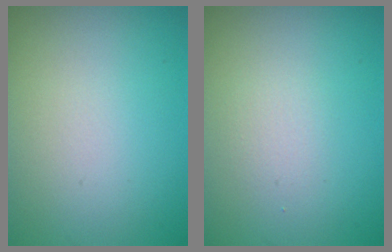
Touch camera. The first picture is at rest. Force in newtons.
{"total": 1.1, "press": 1.1, "slide": 0.2}